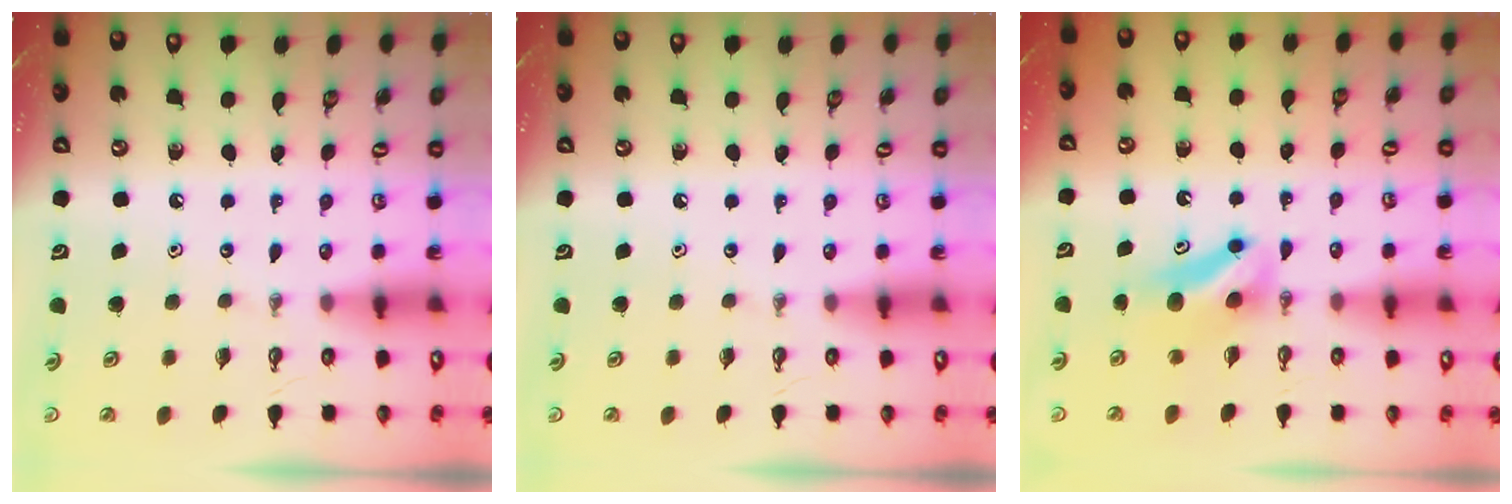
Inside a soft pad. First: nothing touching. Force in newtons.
{"total": 0.0}
{"total": 7.0, "press": 6.9, "slide": 0.8}